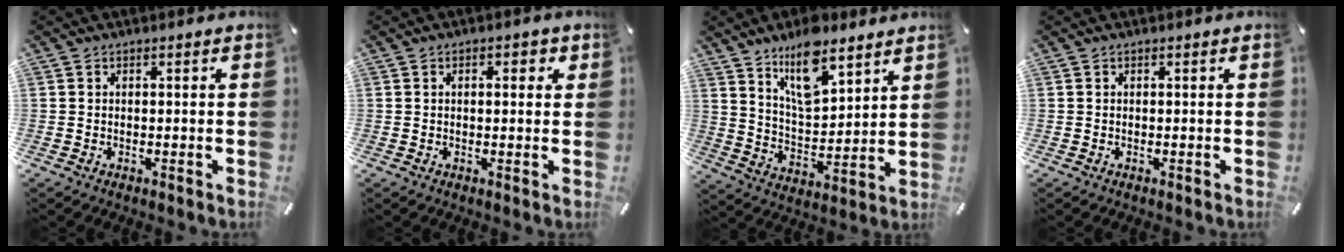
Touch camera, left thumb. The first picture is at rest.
{"total": 2.5, "force": [0.7, 1.3, 2.1], "torque": [-0.026, 0.003, 0.005]}
{"total": 13.6, "force": [10.0, 5.6, 7.2], "torque": [-0.131, -0.050, 0.180]}
{"total": 0.0}